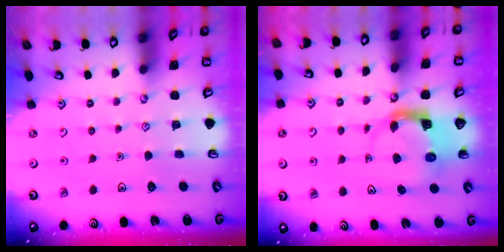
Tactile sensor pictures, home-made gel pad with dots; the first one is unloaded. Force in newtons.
{"total": 4.0, "press": 4.0, "slide": 0.2}